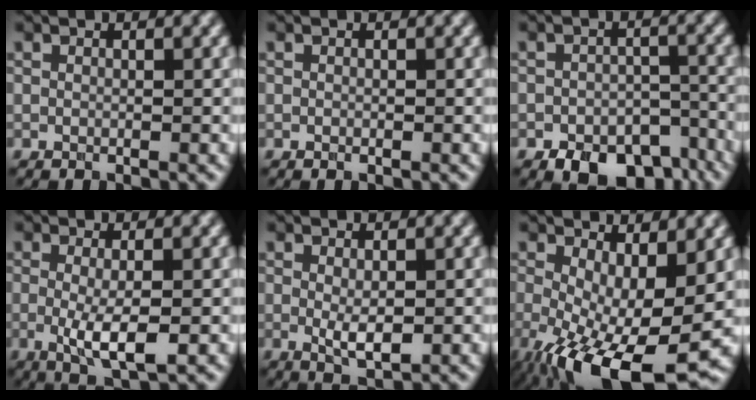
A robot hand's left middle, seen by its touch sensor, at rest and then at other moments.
{"total": 0.0}
{"total": 7.7, "force": [-5.5, 3.9, 3.8], "torque": [-0.042, -0.017, -0.077]}
{"total": 3.7, "force": [-0.5, 0.9, 3.6], "torque": [-0.067, -0.012, -0.006]}
{"total": 2.4, "force": [-0.1, 0.9, 2.2], "torque": [-0.040, -0.006, 0.003]}
{"total": 11.6, "force": [-3.5, 4.8, 10.0], "torque": [-0.179, -0.028, -0.046]}